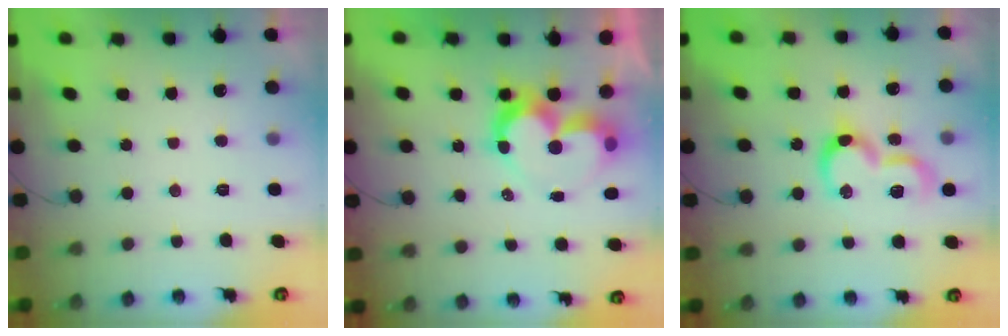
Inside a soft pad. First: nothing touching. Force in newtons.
{"total": 10.8, "press": 10.8, "slide": 0.7}
{"total": 11.8, "press": 11.8, "slide": 0.5}